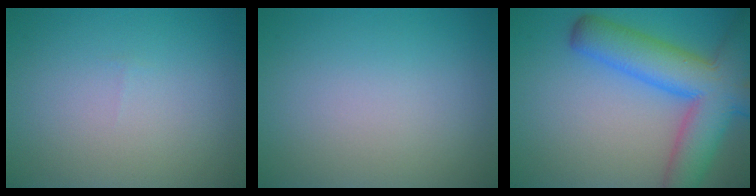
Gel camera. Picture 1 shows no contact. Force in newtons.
{"total": 0.0}
{"total": 9.8, "press": 9.8, "slide": 0.6}